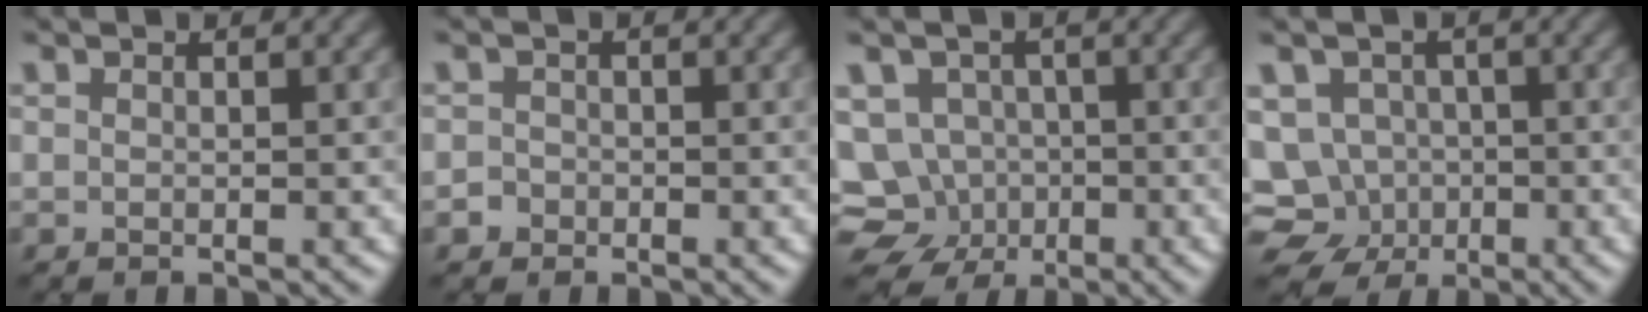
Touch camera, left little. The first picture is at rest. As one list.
[{"total": 1.6, "force": [-0.7, 1.4, 0.2], "torque": [0.015, 0.012, -0.018]}, {"total": 7.7, "force": [-3.1, 6.6, 2.5], "torque": [-0.025, 0.002, -0.067]}, {"total": 6.9, "force": [-2.9, 5.9, 2.1], "torque": [-0.013, 0.002, -0.062]}]